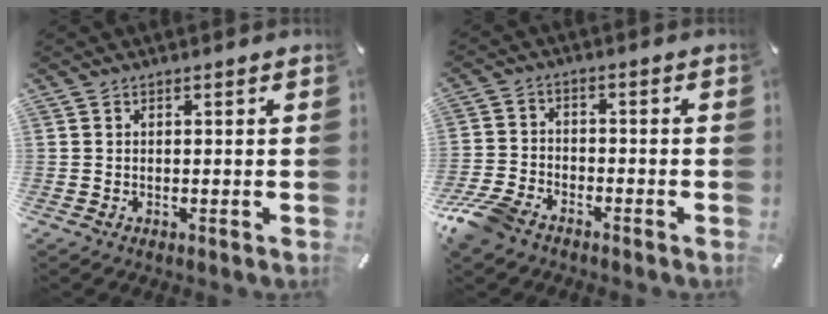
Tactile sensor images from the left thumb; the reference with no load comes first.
{"total": 8.5, "force": [-6.4, 4.2, 3.7], "torque": [-0.088, 0.025, -0.127]}